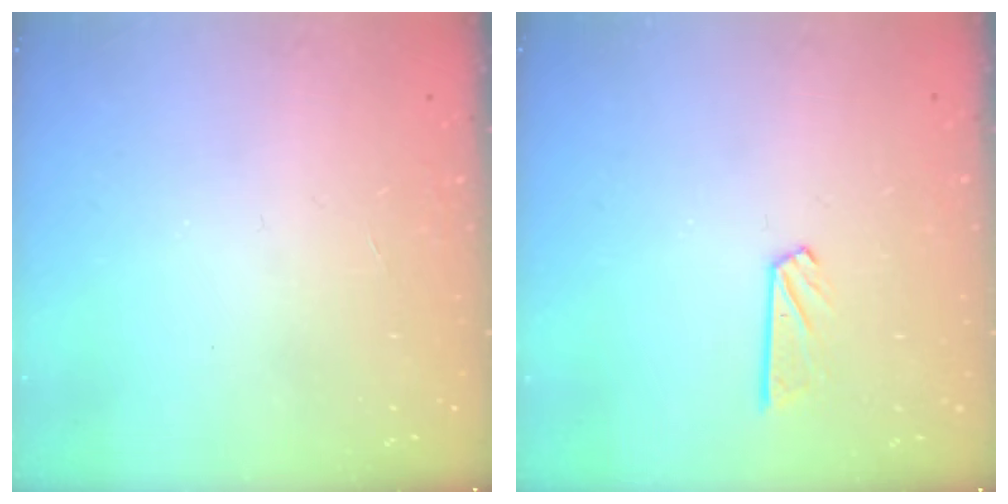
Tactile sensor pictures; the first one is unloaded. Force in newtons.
{"total": 4.2, "press": 4.1, "slide": 0.3}